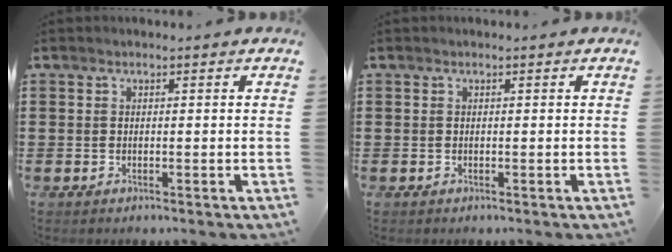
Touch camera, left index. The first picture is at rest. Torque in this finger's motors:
{"motor_torque": [0.00, 0.00, 0.00, -0.01]}